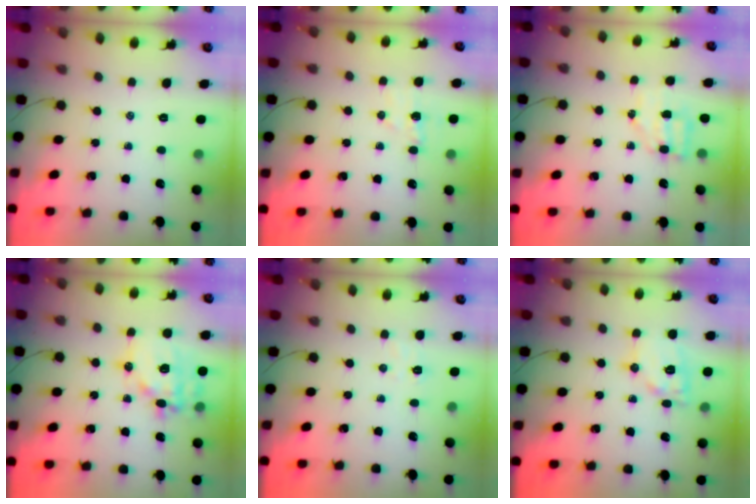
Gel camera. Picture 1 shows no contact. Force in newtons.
{"total": 5.5, "press": 5.4, "slide": 0.9}
{"total": 5.4, "press": 5.3, "slide": 0.7}
{"total": 15.5, "press": 15.2, "slide": 3.1}
{"total": 3.9, "press": 3.8, "slide": 1.1}
{"total": 11.3, "press": 11.3, "slide": 0.7}